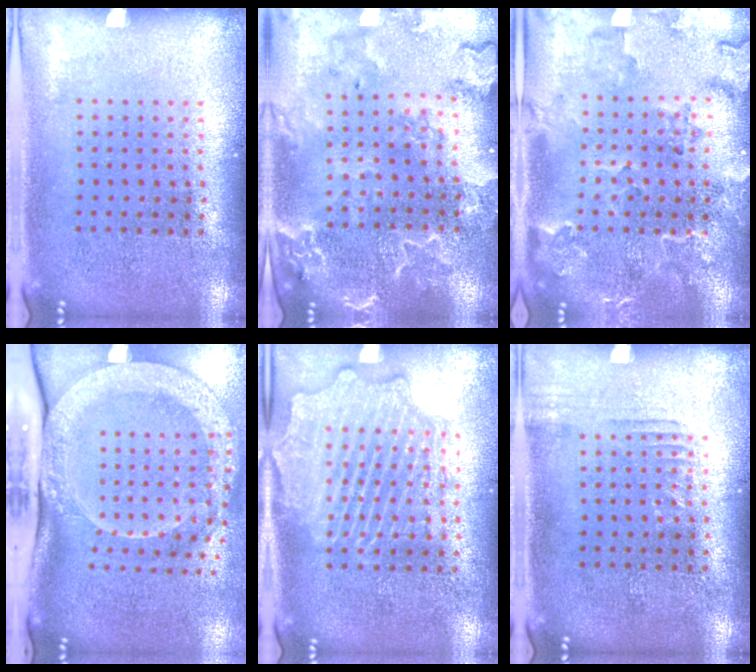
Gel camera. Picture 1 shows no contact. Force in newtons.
{"total": 2.6, "press": 2.4, "slide": 0.8}
{"total": 2.4, "press": 2.2, "slide": 1.1}
{"total": 3.2, "press": 2.3, "slide": 2.3}
{"total": 2.3, "press": 2.3, "slide": 0.3}
{"total": 0.9, "press": 0.9, "slide": 0.2}